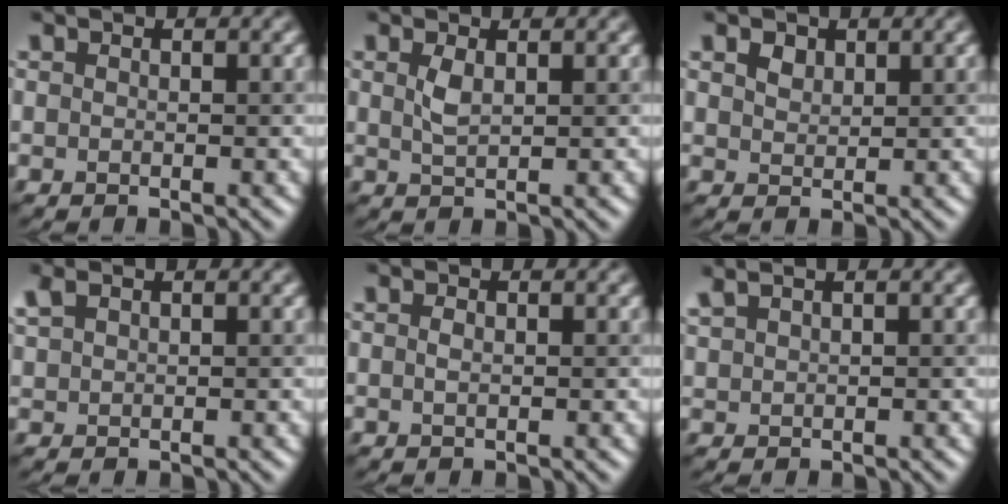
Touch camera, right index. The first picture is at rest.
{"total": 1.4, "force": [0.9, 0.5, 1.0], "torque": [-0.023, 0.006, 0.019]}
{"total": 1.6, "force": [1.3, 0.9, 0.2], "torque": [-0.002, 0.008, 0.025]}
{"total": 1.5, "force": [1.4, 0.5, 0.3], "torque": [-0.008, 0.012, 0.031]}
{"total": 0.5, "force": [0.4, 0.2, 0.3], "torque": [-0.005, 0.006, 0.007]}
{"total": 1.7, "force": [1.7, 0.3, 0.3], "torque": [-0.004, 0.012, 0.036]}